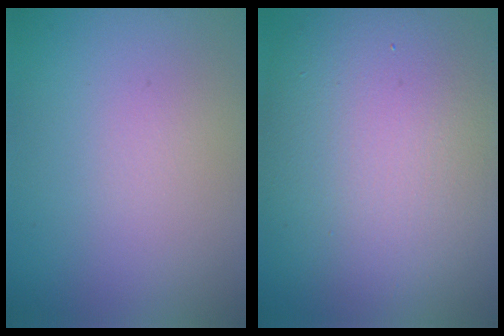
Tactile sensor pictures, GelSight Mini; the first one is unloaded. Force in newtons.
{"total": 13.7, "press": 13.7, "slide": 0.8}